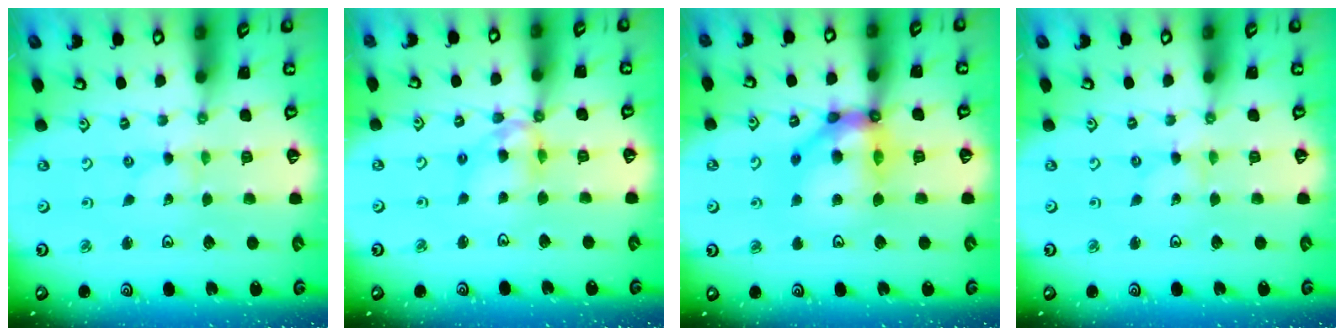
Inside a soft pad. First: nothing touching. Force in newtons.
{"total": 10.3, "press": 10.3, "slide": 1.1}
{"total": 13.6, "press": 13.6, "slide": 1.4}
{"total": 0.0}